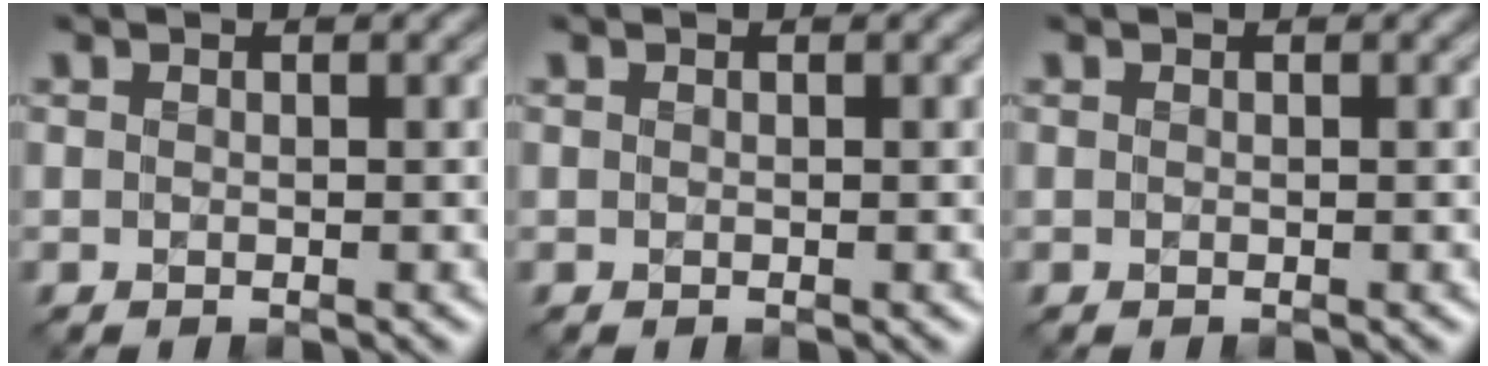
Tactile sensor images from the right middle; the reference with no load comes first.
{"total": 0.0}
{"total": 0.0}